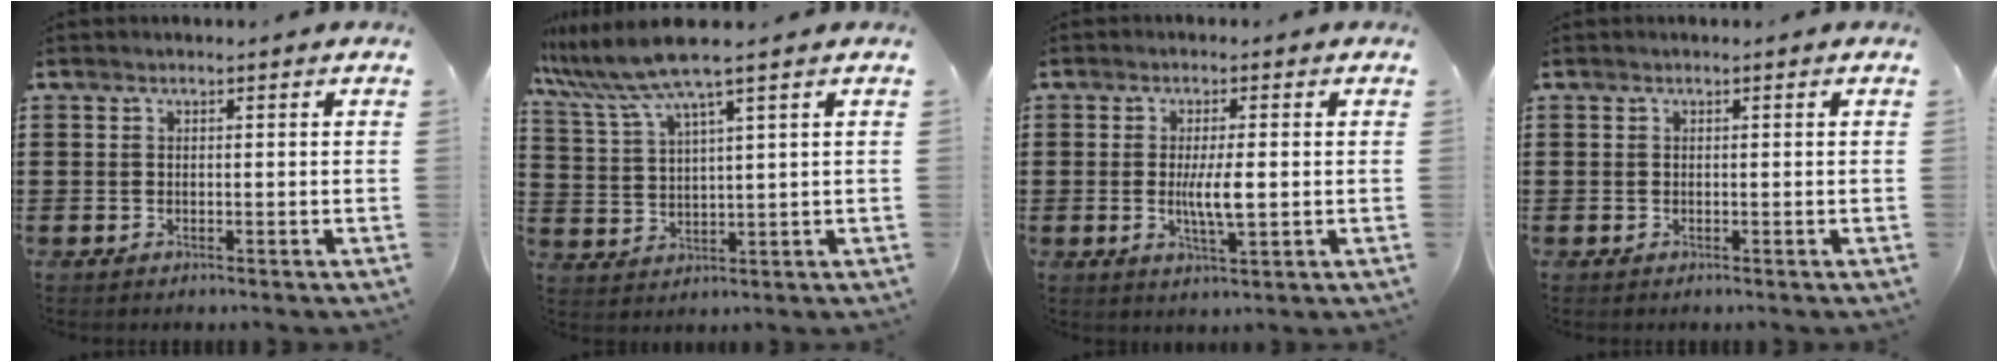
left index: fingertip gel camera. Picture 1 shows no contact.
{"total": 7.4, "force": [5.5, -0.3, 4.9], "torque": [-0.120, -0.024, 0.093]}
{"total": 5.2, "force": [0.0, 1.0, 5.1], "torque": [-0.105, -0.007, -0.006]}
{"total": 0.0}